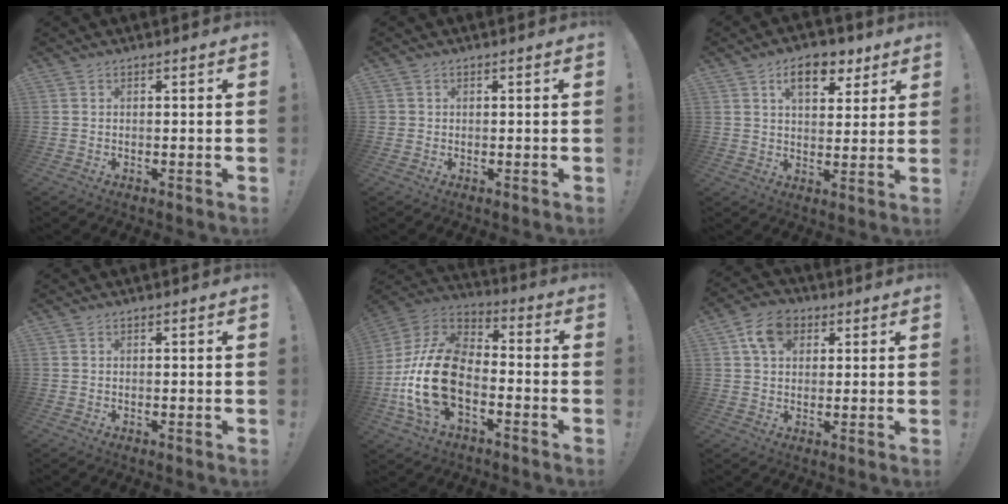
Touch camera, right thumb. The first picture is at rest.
{"total": 0.9, "force": [0.3, 0.8, -0.3], "torque": [0.013, -0.003, 0.005]}
{"total": 10.5, "force": [5.5, 5.8, 6.8], "torque": [-0.082, -0.019, 0.094]}
{"total": 0.0}
{"total": 20.4, "force": [-5.3, 12.5, 15.2], "torque": [-0.314, 0.028, -0.080]}
{"total": 9.3, "force": [3.7, 6.7, 5.3], "torque": [-0.091, 0.005, 0.072]}